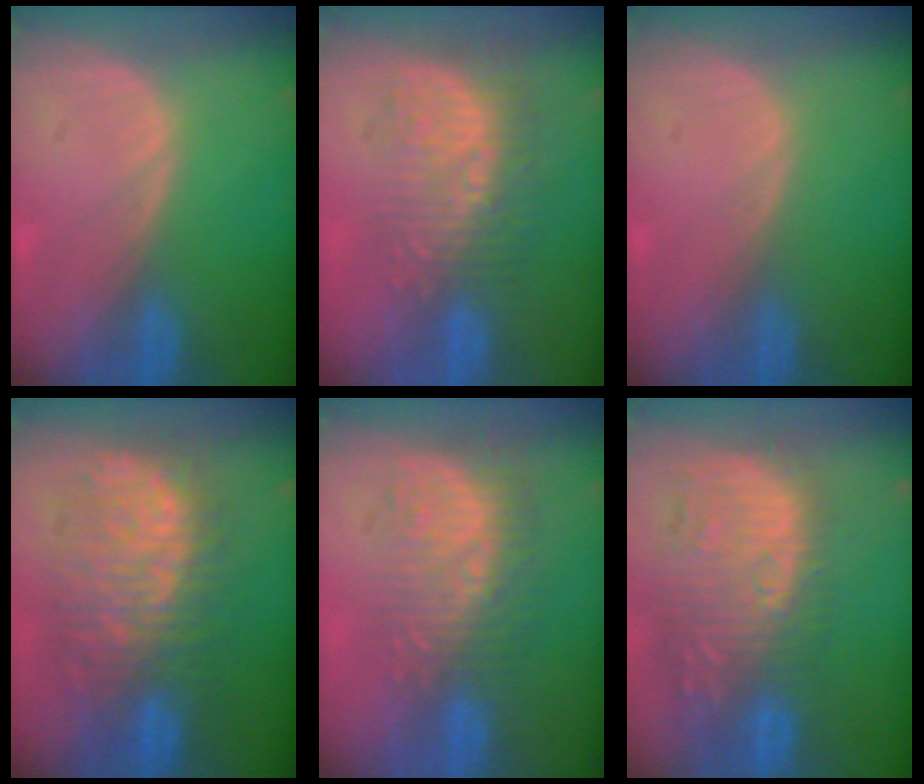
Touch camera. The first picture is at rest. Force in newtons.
{"total": 10.0, "press": 8.7, "slide": 4.8}
{"total": 0.0}
{"total": 12.0, "press": 11.9, "slide": 1.3}
{"total": 9.5, "press": 8.5, "slide": 4.3}
{"total": 12.7, "press": 11.6, "slide": 5.1}